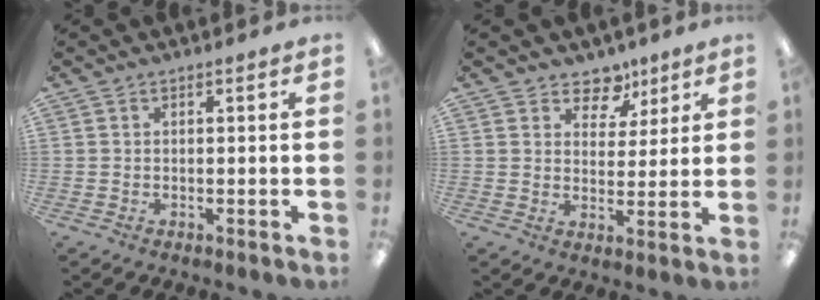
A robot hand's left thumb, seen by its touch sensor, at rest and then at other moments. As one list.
[{"total": 7.2, "force": [4.9, 5.0, 1.8], "torque": [-0.020, -0.031, 0.088]}]